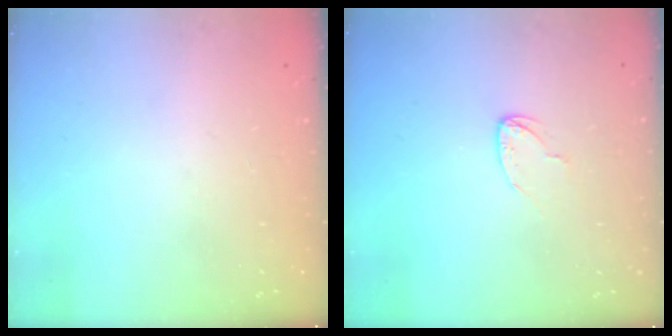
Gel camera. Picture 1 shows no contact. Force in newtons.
{"total": 3.6, "press": 3.6, "slide": 0.2}